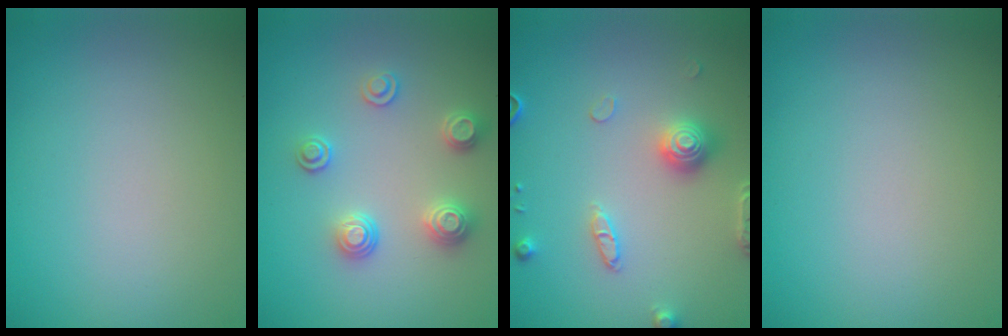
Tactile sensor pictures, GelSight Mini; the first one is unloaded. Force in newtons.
{"total": 2.7, "press": 2.6, "slide": 0.3}
{"total": 3.2, "press": 3.0, "slide": 0.9}
{"total": 0.0}